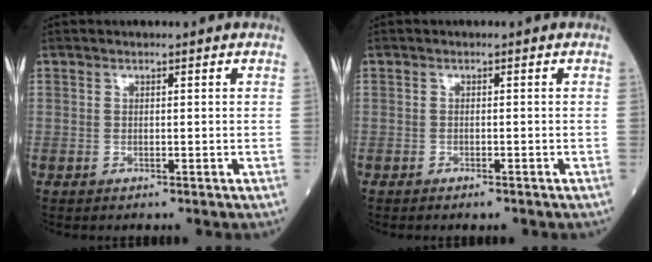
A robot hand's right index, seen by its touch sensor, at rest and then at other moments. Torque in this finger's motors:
{"motor_torque": [-0.13, 0.05, -0.01, 0.01]}